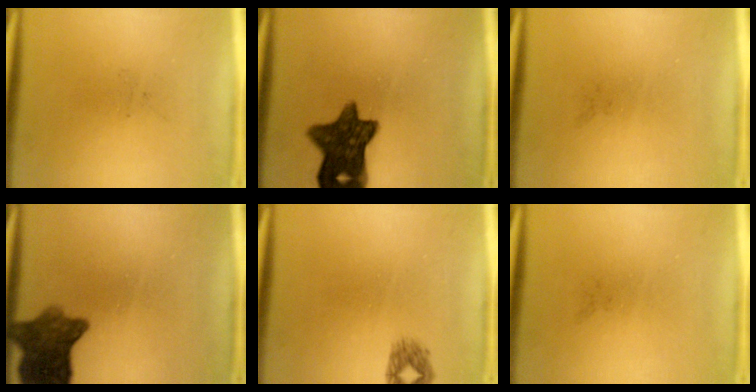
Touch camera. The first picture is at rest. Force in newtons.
{"total": 11.0}
{"total": 0.0}
{"total": 8.3}
{"total": 1.3}
{"total": 0.0}